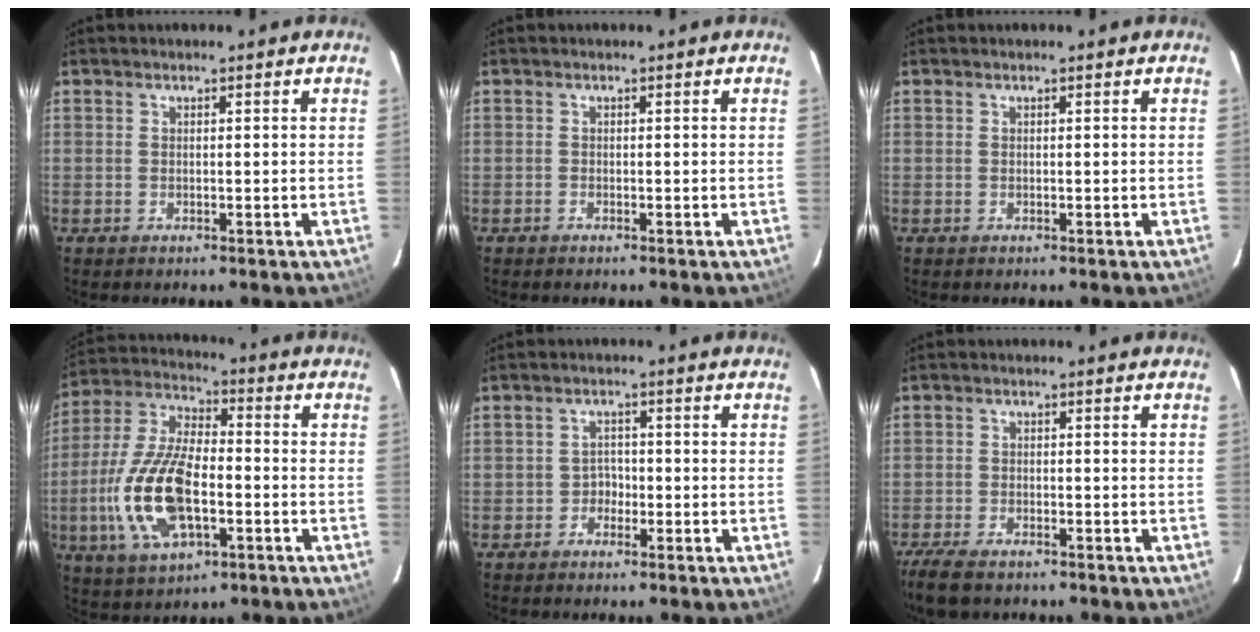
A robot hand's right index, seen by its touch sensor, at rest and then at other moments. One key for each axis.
{"total": 0.0}
{"total": 0.0}
{"total": 17.6, "fx": -4.5, "fy": 7.8, "fz": 15.0, "tx": -0.328, "ty": -0.005, "tz": -0.083}
{"total": 2.1, "fx": -1.4, "fy": 1.6, "fz": 0.1, "tx": -0.001, "ty": 0.007, "tz": -0.025}
{"total": 6.9, "fx": -5.4, "fy": 2.0, "fz": 3.9, "tx": -0.108, "ty": -0.028, "tz": -0.102}